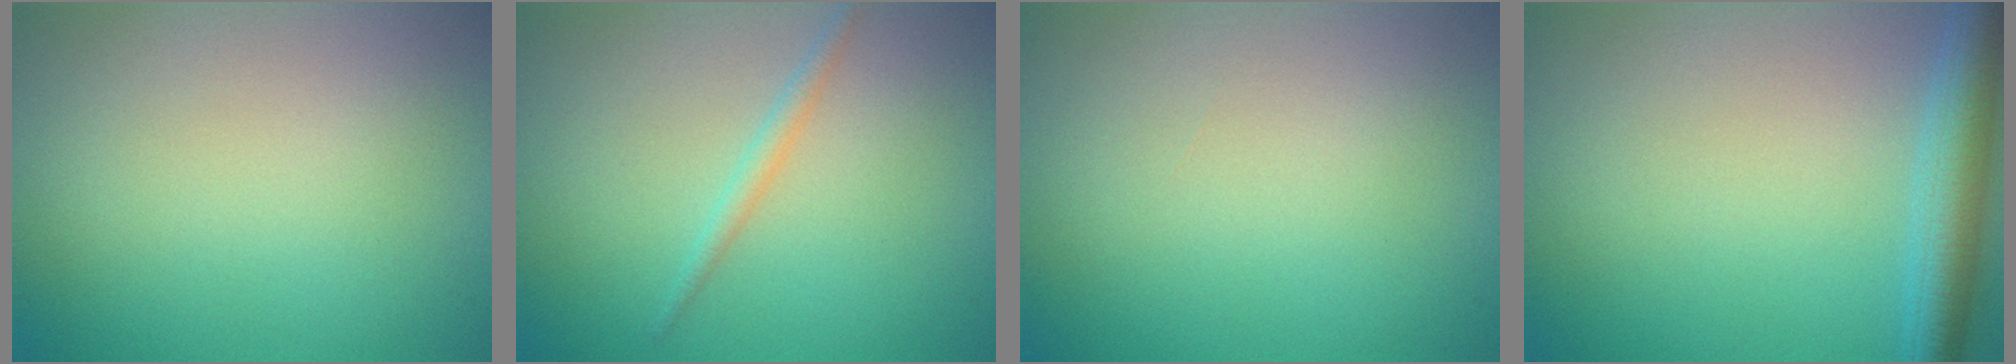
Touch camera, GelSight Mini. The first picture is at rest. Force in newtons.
{"total": 1.3, "press": 1.3, "slide": 0.0}
{"total": 0.0}
{"total": 4.3, "press": 4.3, "slide": 0.2}